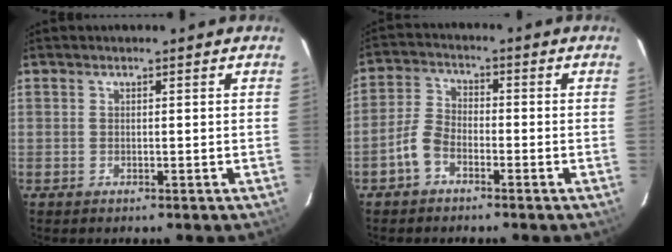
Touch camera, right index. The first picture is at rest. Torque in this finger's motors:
{"motor_torque": [0.56, -0.23, 0.05, 0.03]}